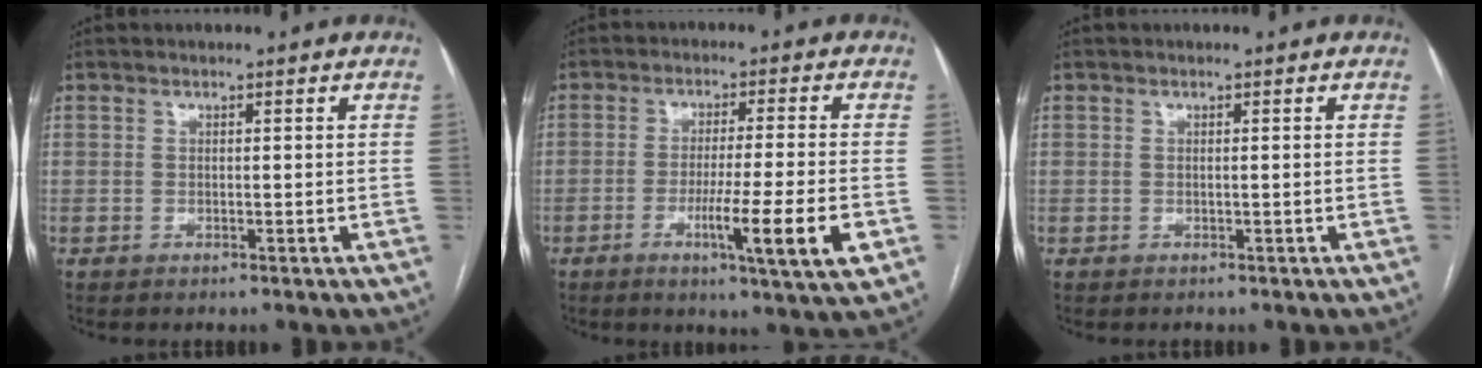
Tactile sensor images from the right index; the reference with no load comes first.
{"total": 10.4, "force": [-3.6, -0.7, 9.7], "torque": [-0.159, -0.025, -0.061]}
{"total": 0.0}